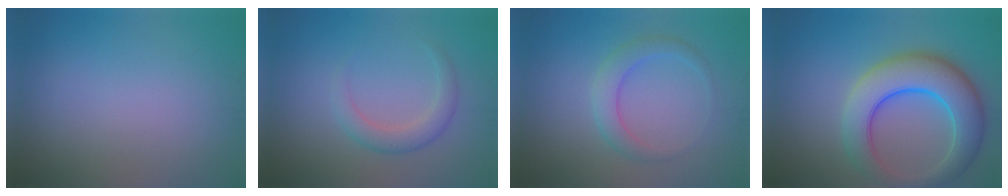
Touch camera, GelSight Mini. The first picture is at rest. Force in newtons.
{"total": 2.5, "press": 2.5, "slide": 0.2}
{"total": 2.8, "press": 2.8, "slide": 0.1}
{"total": 9.1, "press": 9.1, "slide": 0.1}